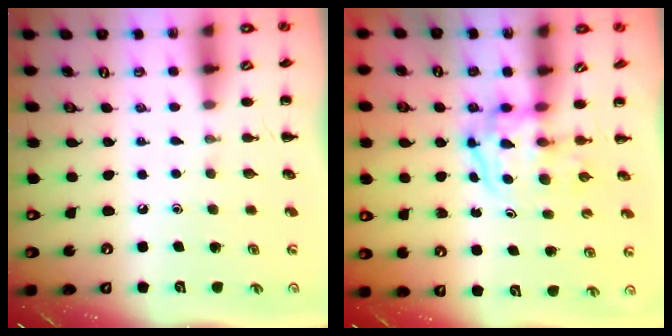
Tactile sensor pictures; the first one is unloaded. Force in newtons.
{"total": 3.8, "press": 3.8, "slide": 0.5}